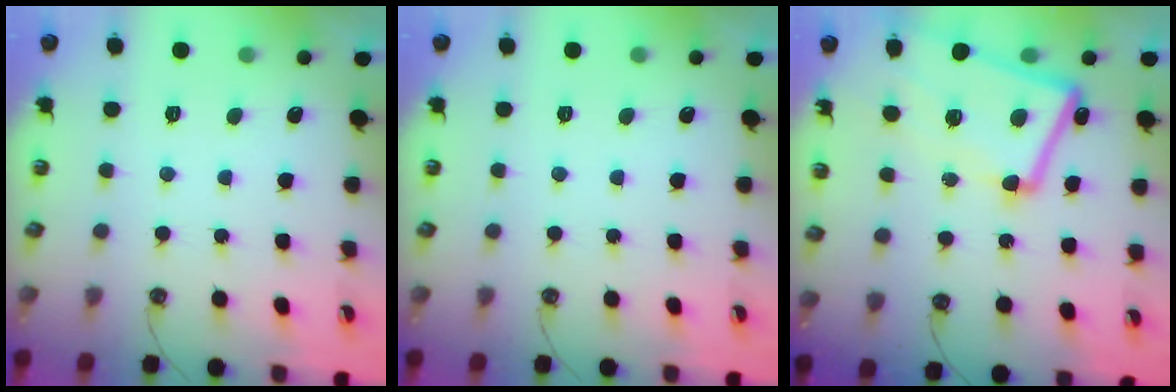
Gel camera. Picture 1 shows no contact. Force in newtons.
{"total": 0.0}
{"total": 8.9, "press": 8.7, "slide": 2.2}